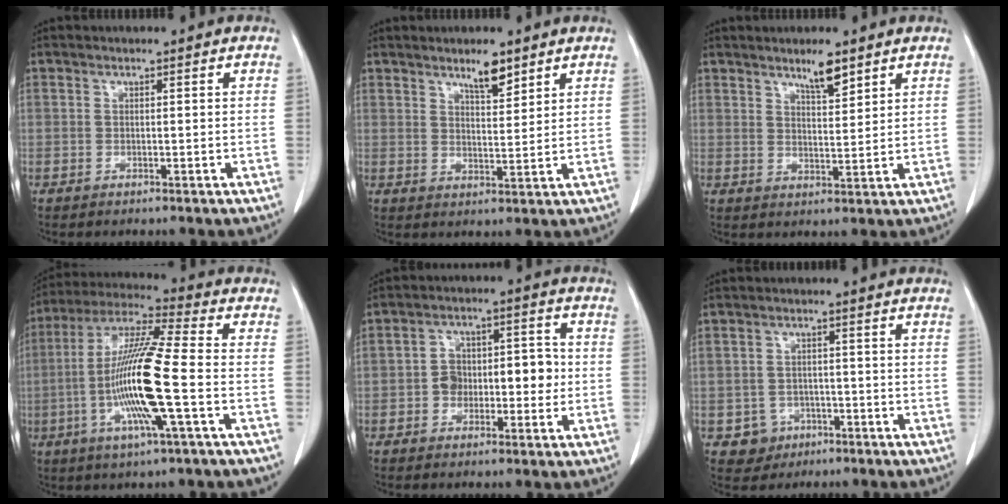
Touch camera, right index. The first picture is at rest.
{"total": 4.4, "force": [3.3, 1.0, 2.6], "torque": [-0.047, -0.003, 0.058]}
{"total": 4.4, "force": [3.3, 0.8, 2.7], "torque": [-0.049, -0.003, 0.059]}
{"total": 15.8, "force": [-3.3, 0.4, 15.5], "torque": [-0.310, -0.007, -0.072]}
{"total": 7.9, "force": [-1.1, 4.6, 6.3], "torque": [-0.097, 0.039, -0.014]}
{"total": 4.0, "force": [-1.8, 3.5, 0.3], "torque": [0.001, 0.013, -0.021]}